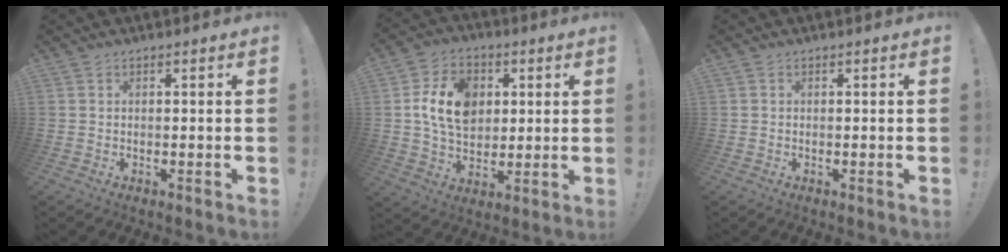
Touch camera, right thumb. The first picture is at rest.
{"total": 16.2, "force": [3.4, 12.1, 10.2], "torque": [-0.175, 0.000, 0.067]}
{"total": 0.0}